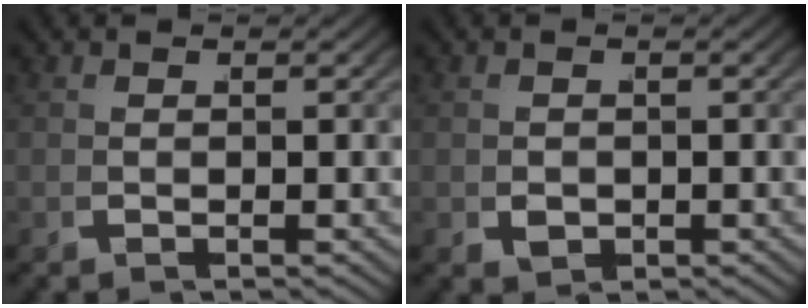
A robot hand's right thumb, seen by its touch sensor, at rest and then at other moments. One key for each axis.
{"total": 1.6, "fx": -0.4, "fy": 1.2, "fz": 1.0, "tx": -0.019, "ty": -0.012, "tz": 0.001}